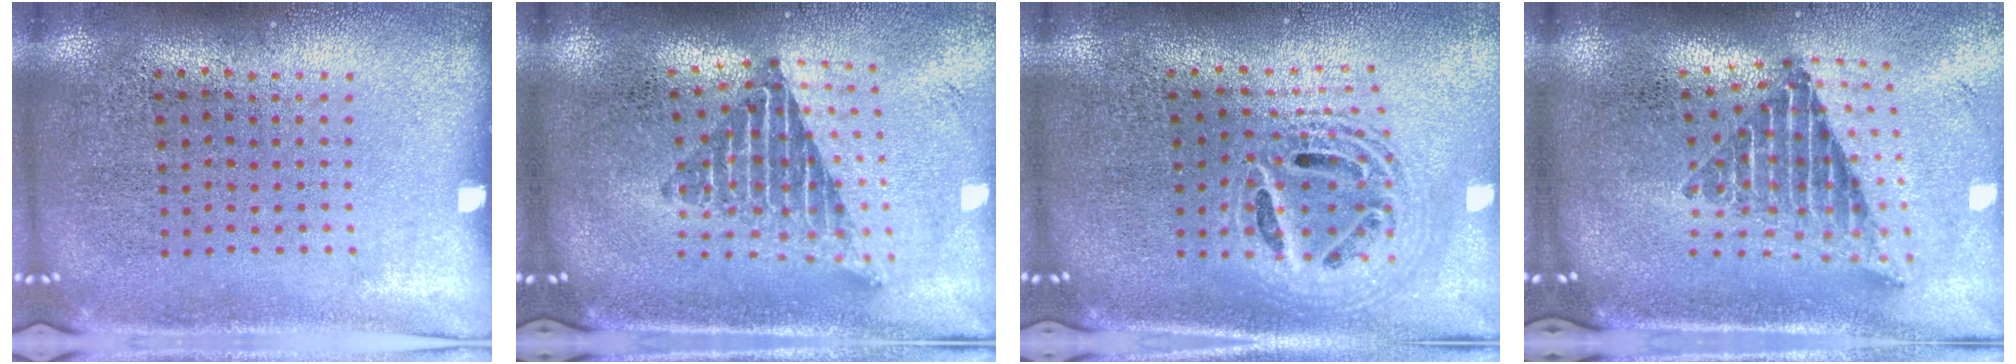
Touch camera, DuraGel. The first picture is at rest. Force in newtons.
{"total": 2.1, "press": 1.5, "slide": 1.4}
{"total": 2.1, "press": 1.7, "slide": 1.3}
{"total": 2.4, "press": 1.7, "slide": 1.7}